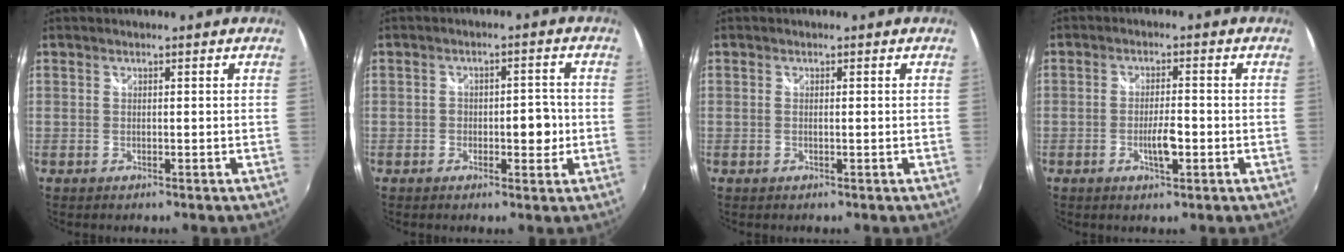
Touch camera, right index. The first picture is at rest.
{"total": 4.5, "force": [-1.2, 2.9, 3.3], "torque": [-0.045, 0.003, -0.017]}
{"total": 0.6, "force": [0.0, 0.1, 0.6], "torque": [-0.012, 0.001, -0.004]}
{"total": 4.4, "force": [-1.5, 1.3, 3.9], "torque": [-0.075, -0.002, -0.027]}